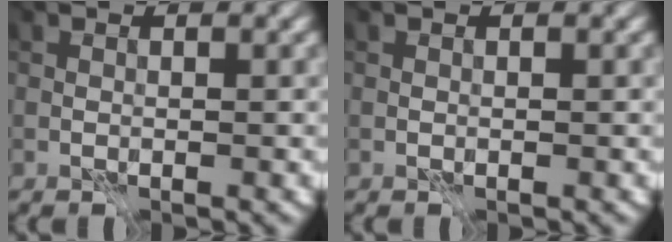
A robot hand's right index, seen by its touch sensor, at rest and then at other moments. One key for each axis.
{"total": 0.0}